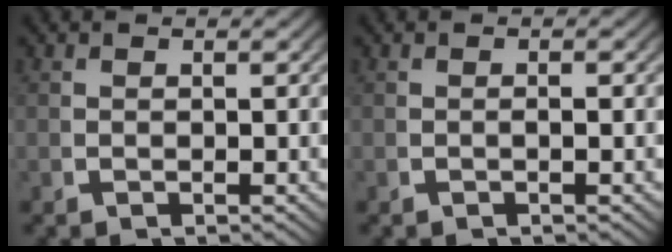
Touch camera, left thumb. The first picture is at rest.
{"total": 0.6, "force": [-0.2, 0.2, 0.5], "torque": [-0.009, 0.003, -0.005]}